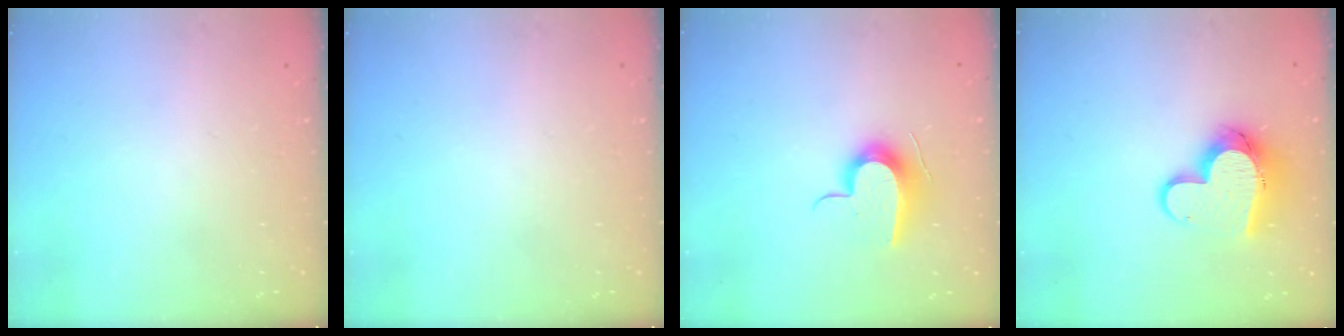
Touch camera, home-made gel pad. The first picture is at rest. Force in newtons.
{"total": 0.0}
{"total": 10.7, "press": 10.7, "slide": 0.4}
{"total": 15.1, "press": 15.0, "slide": 1.2}